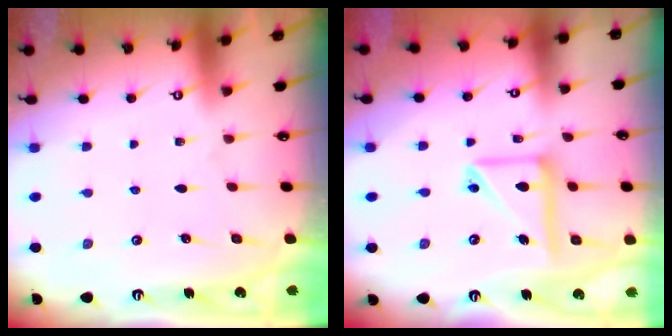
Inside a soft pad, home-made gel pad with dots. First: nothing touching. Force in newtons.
{"total": 14.5, "press": 14.4, "slide": 2.2}